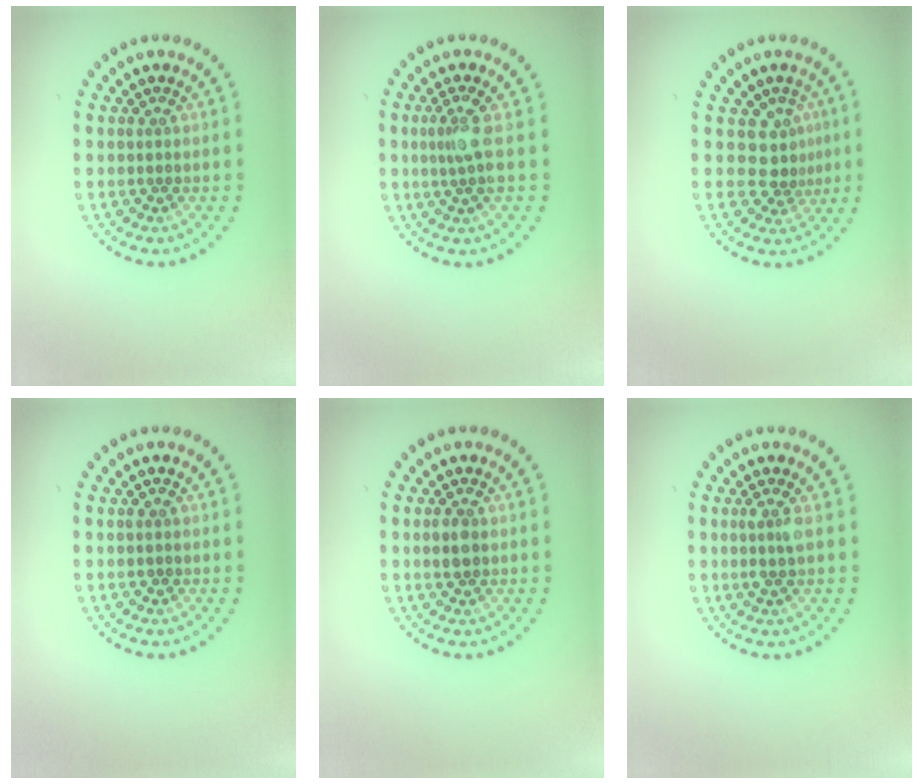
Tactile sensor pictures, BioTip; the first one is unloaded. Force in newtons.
{"total": 2.2, "press": 1.6, "slide": 1.4}
{"total": 2.8, "press": 2.0, "slide": 1.9}
{"total": 0.8, "press": 0.8, "slide": 0.1}
{"total": 1.8, "press": 1.8, "slide": 0.2}
{"total": 1.7, "press": 1.4, "slide": 0.9}